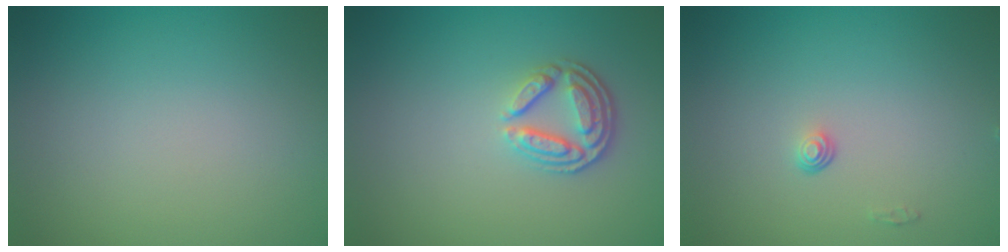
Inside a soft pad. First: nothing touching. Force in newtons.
{"total": 3.6, "press": 2.8, "slide": 2.2}
{"total": 0.8, "press": 0.5, "slide": 0.6}